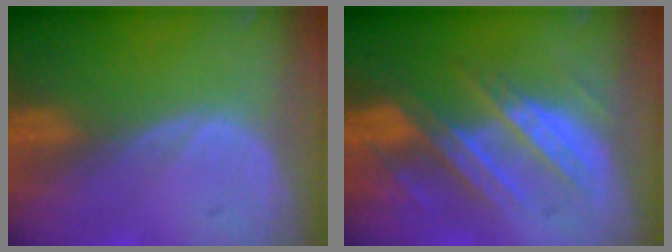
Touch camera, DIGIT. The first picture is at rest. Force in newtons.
{"total": 8.9, "press": 7.9, "slide": 4.1}